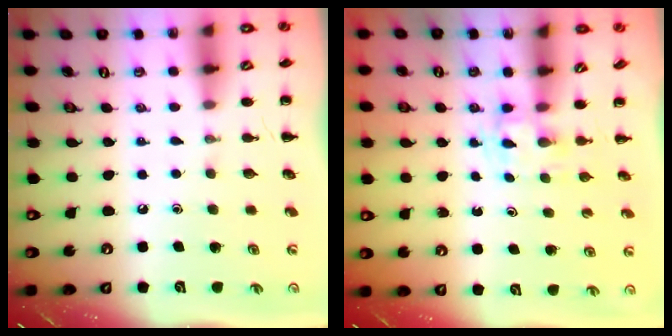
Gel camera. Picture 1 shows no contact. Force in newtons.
{"total": 3.0, "press": 2.8, "slide": 1.1}